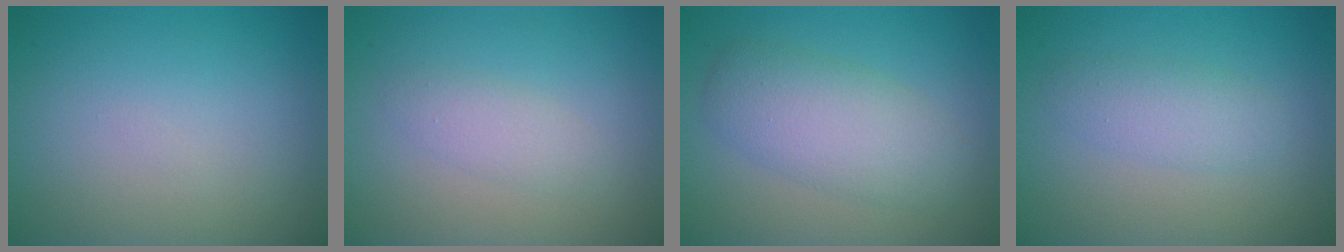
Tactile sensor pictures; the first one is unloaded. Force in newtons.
{"total": 1.9, "press": 1.9, "slide": 0.1}
{"total": 4.7, "press": 4.7, "slide": 0.2}
{"total": 2.3, "press": 2.3, "slide": 0.1}